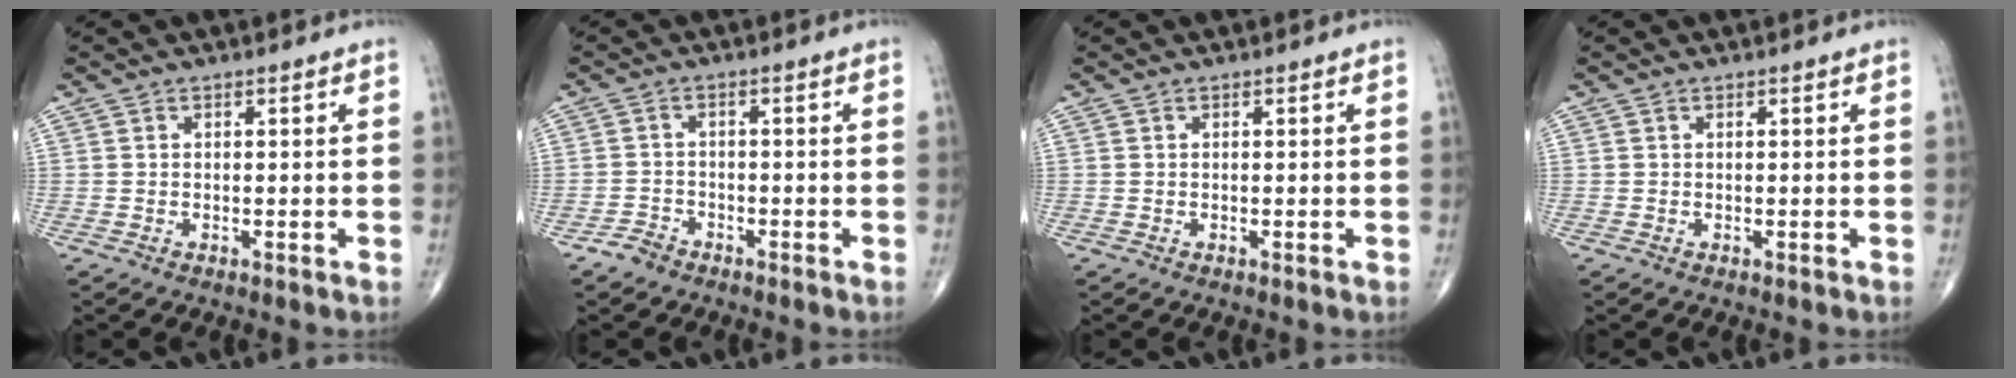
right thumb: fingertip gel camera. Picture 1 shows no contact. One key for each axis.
{"total": 2.6, "fx": -2.2, "fy": 1.4, "fz": 0.4, "tx": -0.009, "ty": 0.009, "tz": -0.041}
{"total": 0.0}
{"total": 0.0}